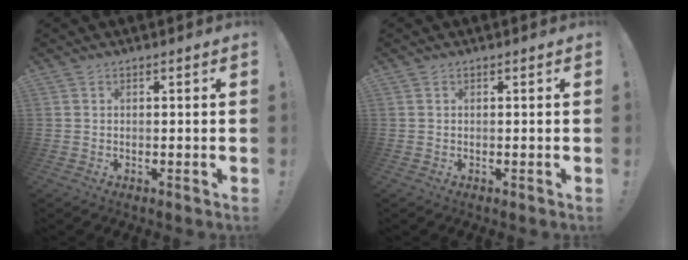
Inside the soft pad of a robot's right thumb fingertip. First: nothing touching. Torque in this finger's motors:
{"motor_torque": [-0.05, -0.06, 0.08, 0.00, 0.07]}